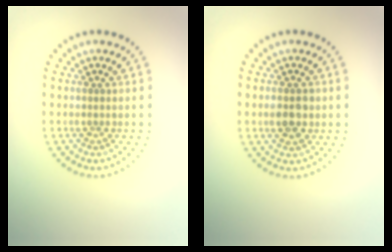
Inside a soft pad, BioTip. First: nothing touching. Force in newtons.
{"total": 2.7, "press": 2.7, "slide": 0.1}